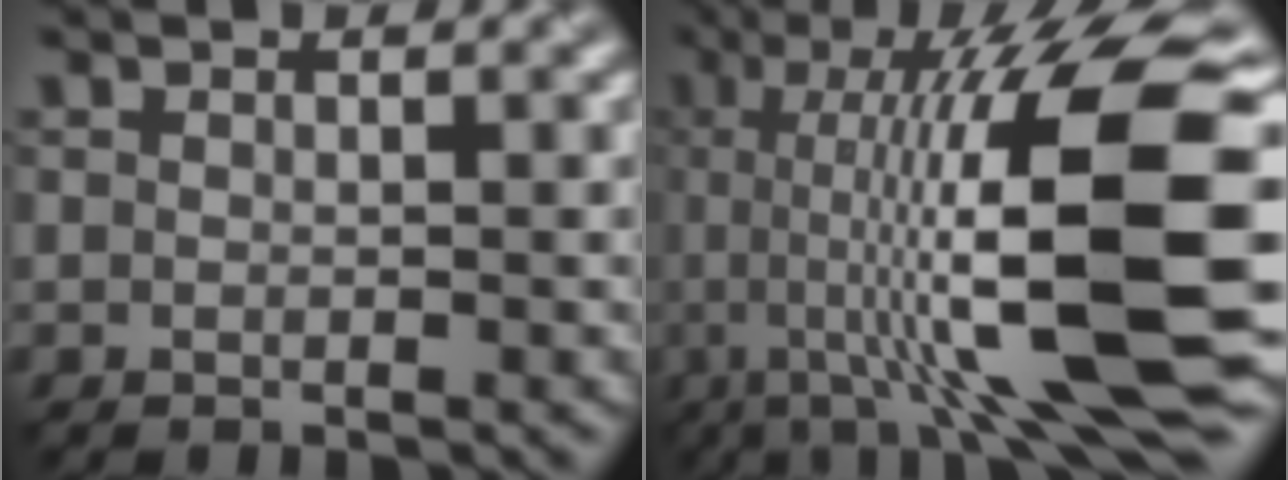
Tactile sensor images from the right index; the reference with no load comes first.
{"total": 15.6, "force": [-0.2, 3.7, 15.1], "torque": [-0.231, 0.015, -0.003]}